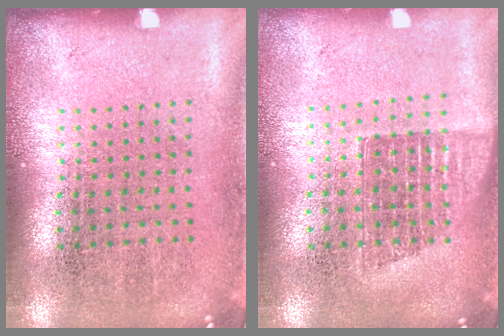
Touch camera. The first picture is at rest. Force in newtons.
{"total": 1.2, "press": 1.1, "slide": 0.6}